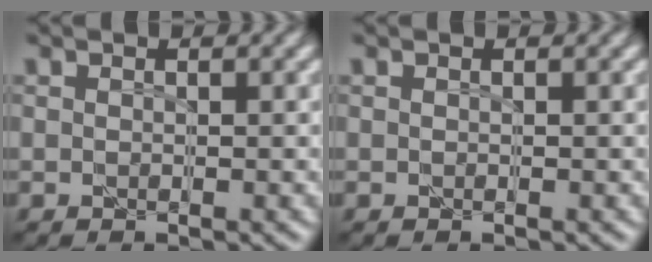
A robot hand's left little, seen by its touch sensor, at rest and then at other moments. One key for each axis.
{"total": 0.0}